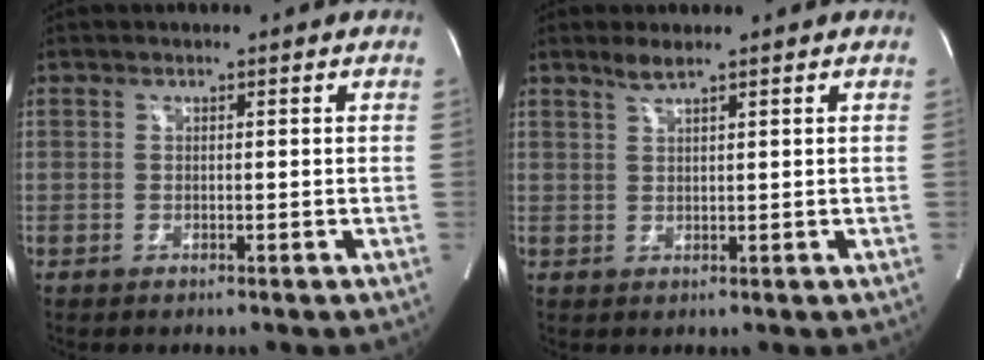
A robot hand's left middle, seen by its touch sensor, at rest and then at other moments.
{"total": 1.9, "force": [1.5, -0.2, 1.1], "torque": [-0.028, 0.001, 0.033]}